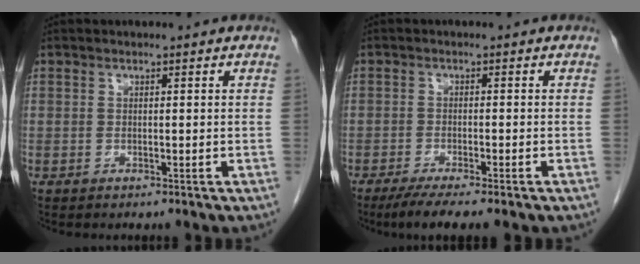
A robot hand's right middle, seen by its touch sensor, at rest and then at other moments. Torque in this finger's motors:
{"motor_torque": [0.52, -0.34, 0.11, 0.04]}